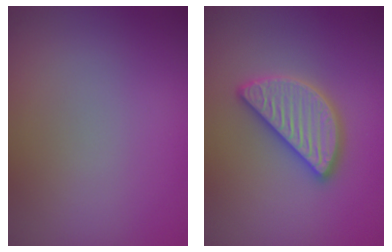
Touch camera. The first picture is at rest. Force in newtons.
{"total": 4.7, "press": 4.7, "slide": 0.4}